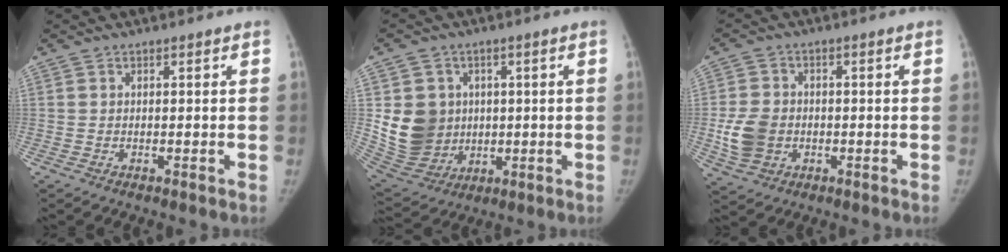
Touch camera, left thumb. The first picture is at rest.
{"total": 12.6, "force": [1.2, 11.2, 5.5], "torque": [-0.072, -0.006, 0.048]}
{"total": 7.6, "force": [-1.2, 6.1, 4.4], "torque": [-0.075, 0.006, -0.017]}